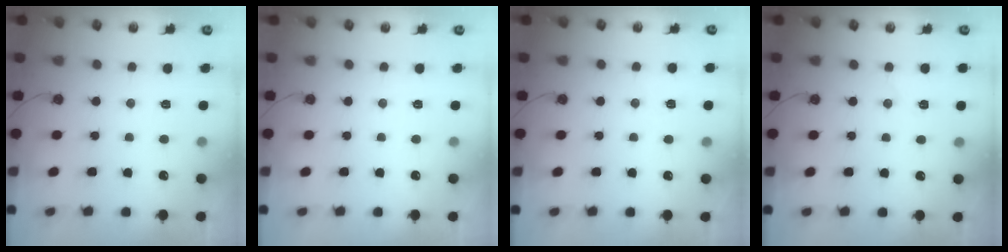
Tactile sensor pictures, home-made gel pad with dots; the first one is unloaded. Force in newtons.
{"total": 0.0}
{"total": 4.6, "press": 4.6, "slide": 0.8}
{"total": 4.3, "press": 3.9, "slide": 1.9}